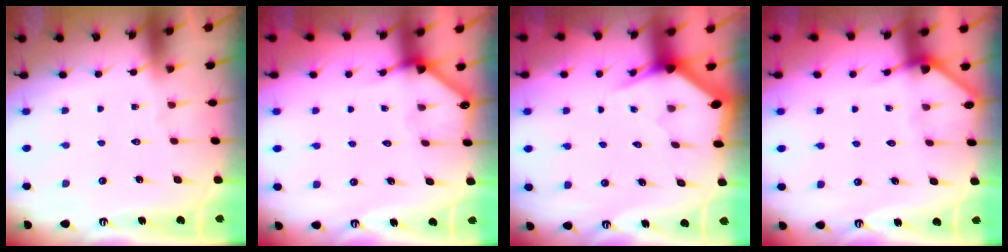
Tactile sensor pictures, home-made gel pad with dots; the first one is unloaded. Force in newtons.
{"total": 2.4, "press": 2.4, "slide": 0.2}
{"total": 3.0, "press": 3.0, "slide": 0.0}
{"total": 3.4, "press": 3.4, "slide": 0.3}